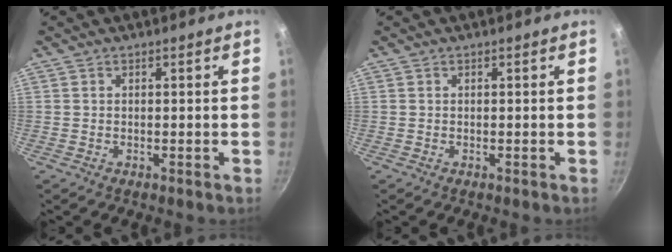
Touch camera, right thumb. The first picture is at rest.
{"total": 0.0}